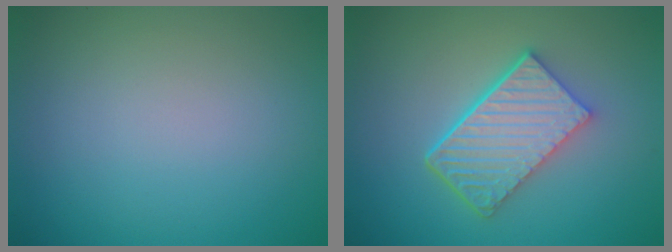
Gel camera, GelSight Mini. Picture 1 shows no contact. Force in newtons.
{"total": 6.0, "press": 4.3, "slide": 4.1}